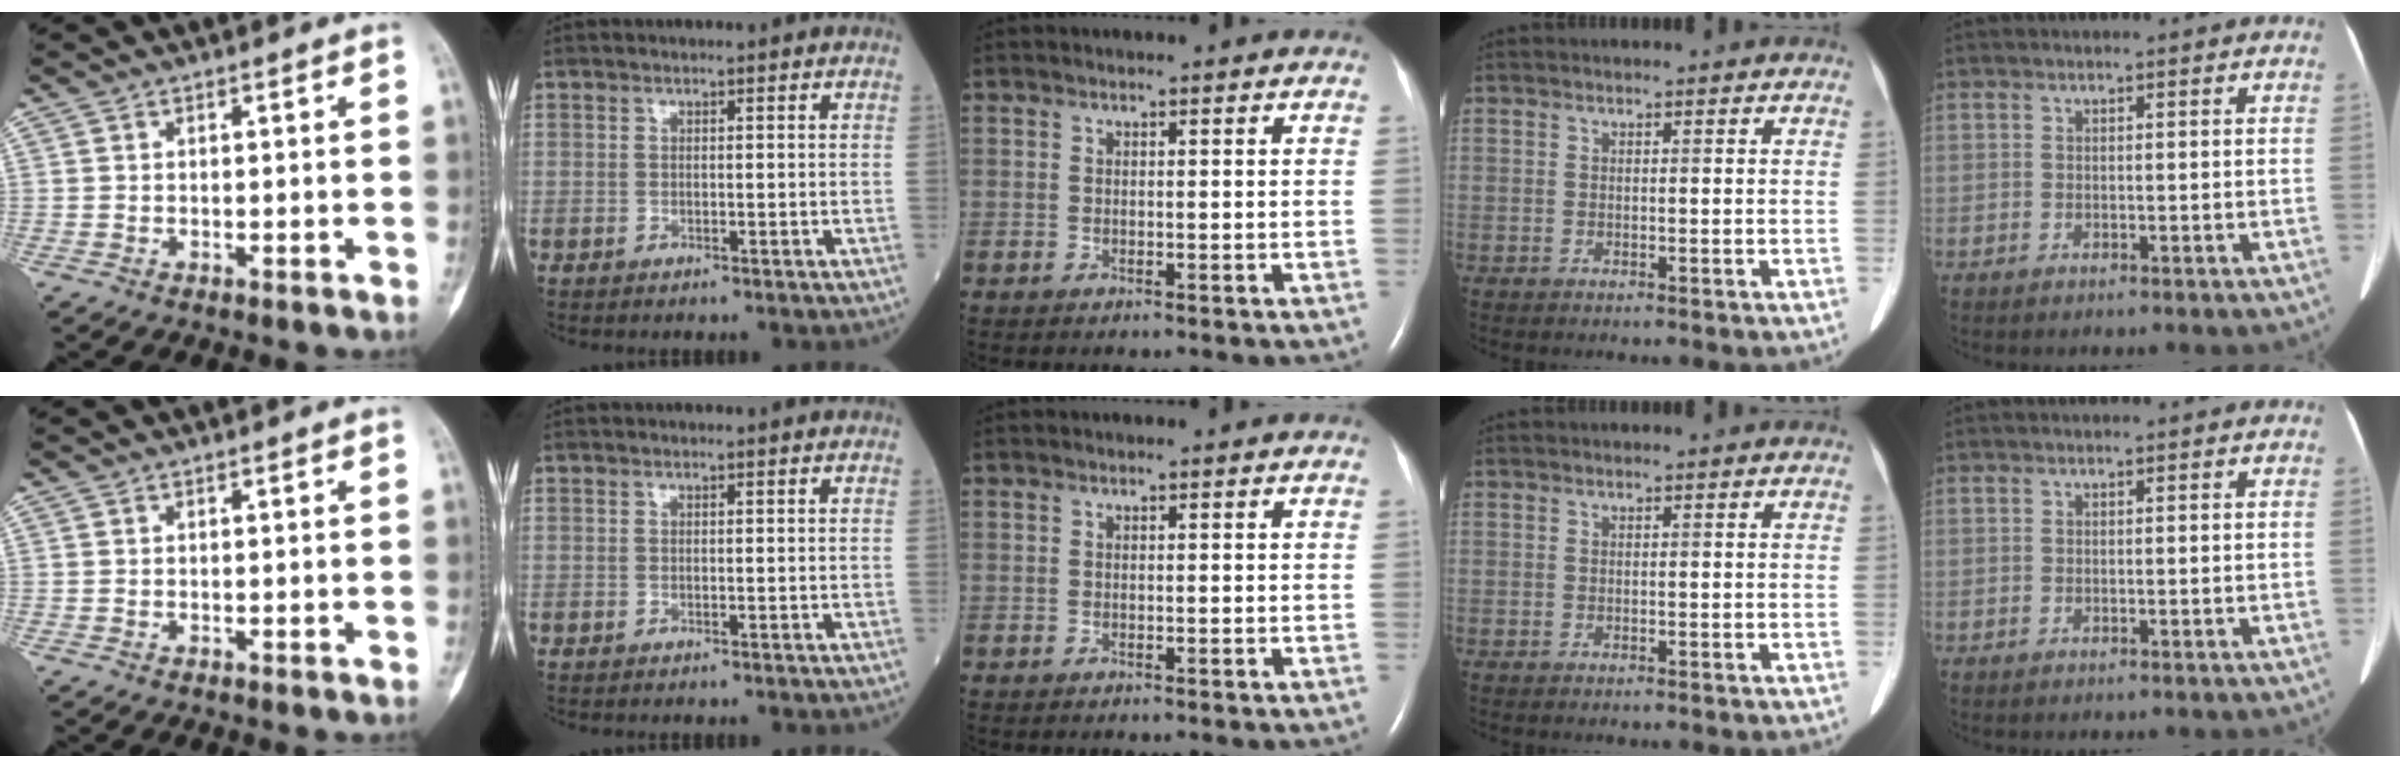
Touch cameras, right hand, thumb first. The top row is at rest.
{}